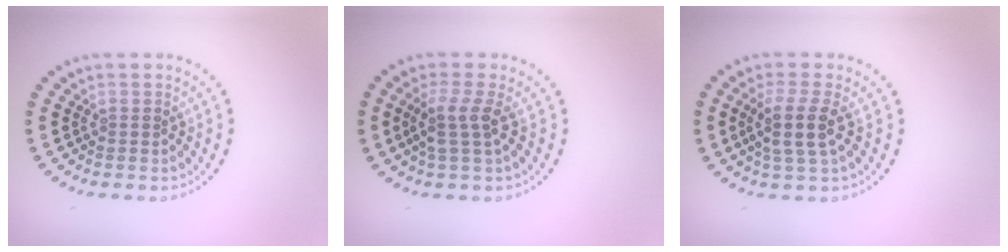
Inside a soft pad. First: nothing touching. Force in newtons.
{"total": 2.5, "press": 2.0, "slide": 1.6}
{"total": 3.2, "press": 2.6, "slide": 1.8}